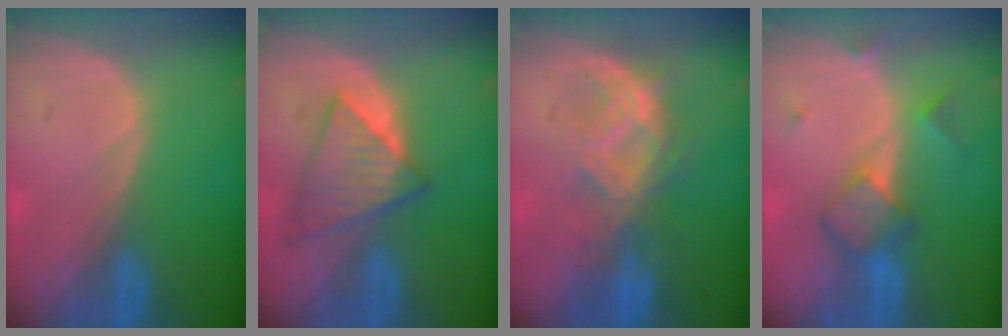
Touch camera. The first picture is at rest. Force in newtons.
{"total": 6.5, "press": 6.5, "slide": 0.7}
{"total": 7.2, "press": 7.2, "slide": 0.8}
{"total": 5.6, "press": 5.4, "slide": 1.2}